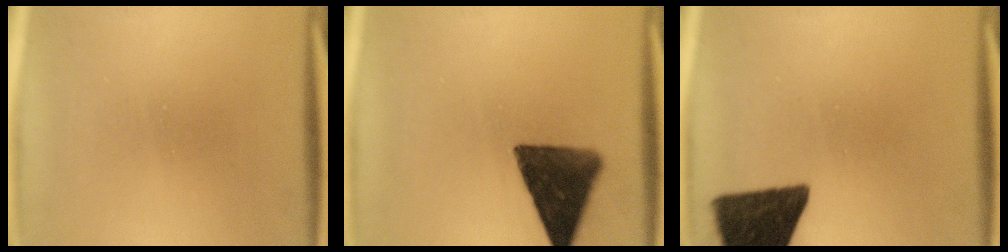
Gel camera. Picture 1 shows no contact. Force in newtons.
{"total": 12.1}
{"total": 14.7}